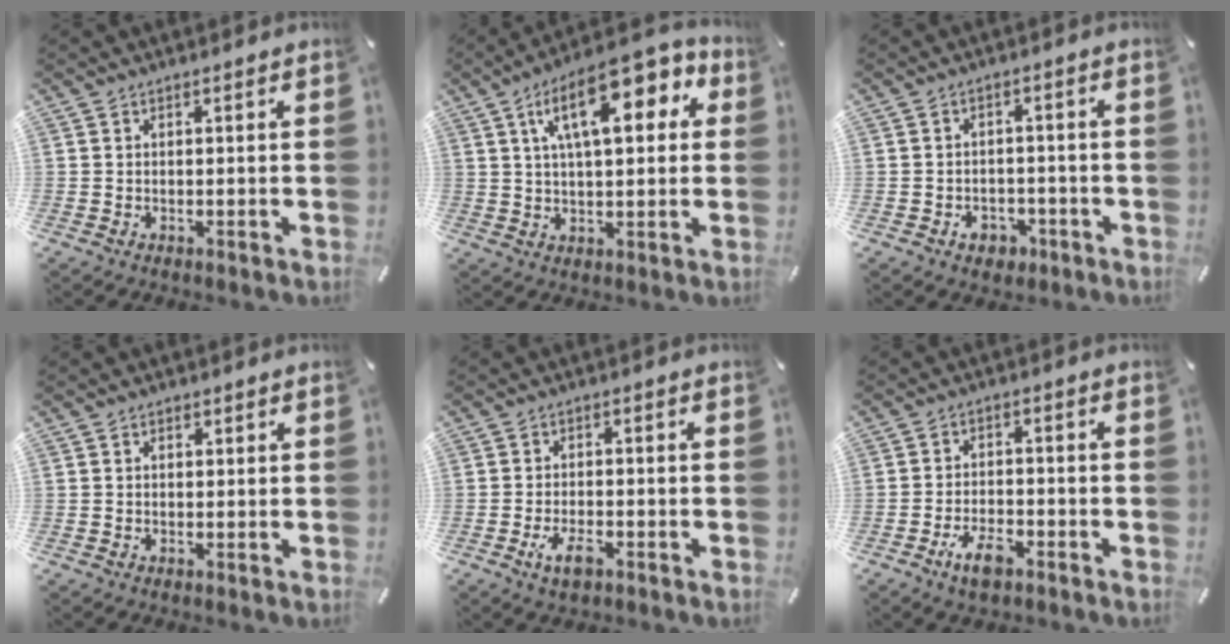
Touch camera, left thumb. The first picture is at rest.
{"total": 16.4, "force": [7.0, 6.9, 13.1], "torque": [-0.208, -0.009, 0.112]}
{"total": 4.1, "force": [-2.0, 3.2, 1.6], "torque": [-0.015, 0.007, -0.038]}
{"total": 0.9, "force": [0.3, 0.8, 0.3], "torque": [0.001, 0.001, 0.003]}
{"total": 4.8, "force": [-2.4, 2.3, 3.5], "torque": [-0.081, 0.003, -0.048]}
{"total": 6.3, "force": [-3.8, 2.9, 4.1], "torque": [-0.081, 0.017, -0.069]}